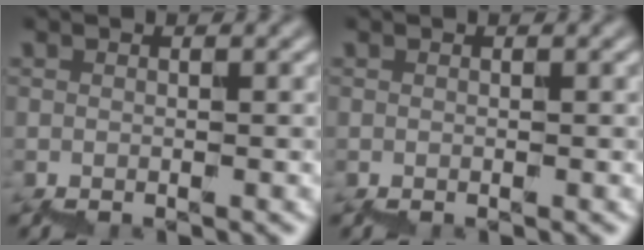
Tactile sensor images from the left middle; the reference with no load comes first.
{"total": 0.0}